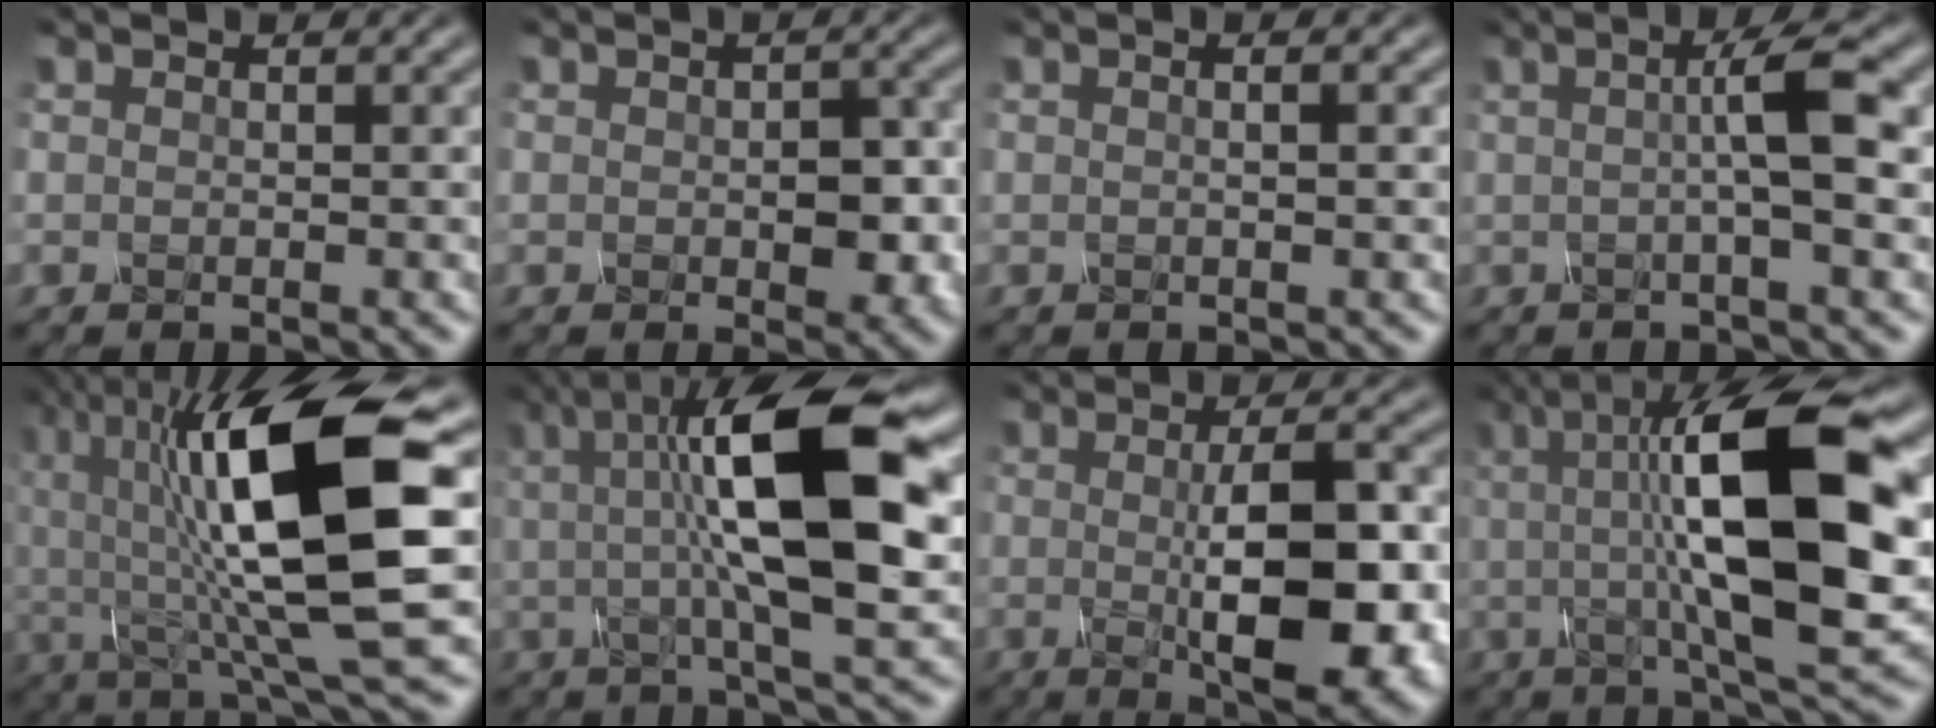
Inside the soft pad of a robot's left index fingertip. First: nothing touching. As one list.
[{"total": 3.4, "force": [-0.3, 1.8, 2.8], "torque": [-0.034, 0.003, 0.000]}, {"total": 2.1, "force": [0.7, 1.1, 1.7], "torque": [0.002, 0.006, -0.014]}, {"total": 4.7, "force": [0.6, 0.7, 4.6], "torque": [-0.067, 0.008, 0.008]}, {"total": 13.2, "force": [1.4, 3.6, 12.6], "torque": [-0.227, 0.004, 0.027]}, {"total": 11.8, "force": [2.1, 2.9, 11.3], "torque": [-0.172, 0.015, 0.036]}, {"total": 9.5, "force": [-0.6, 3.0, 9.0], "torque": [-0.129, -0.008, -0.001]}, {"total": 13.4, "force": [1.9, 3.6, 12.8], "torque": [-0.188, 0.011, 0.029]}]